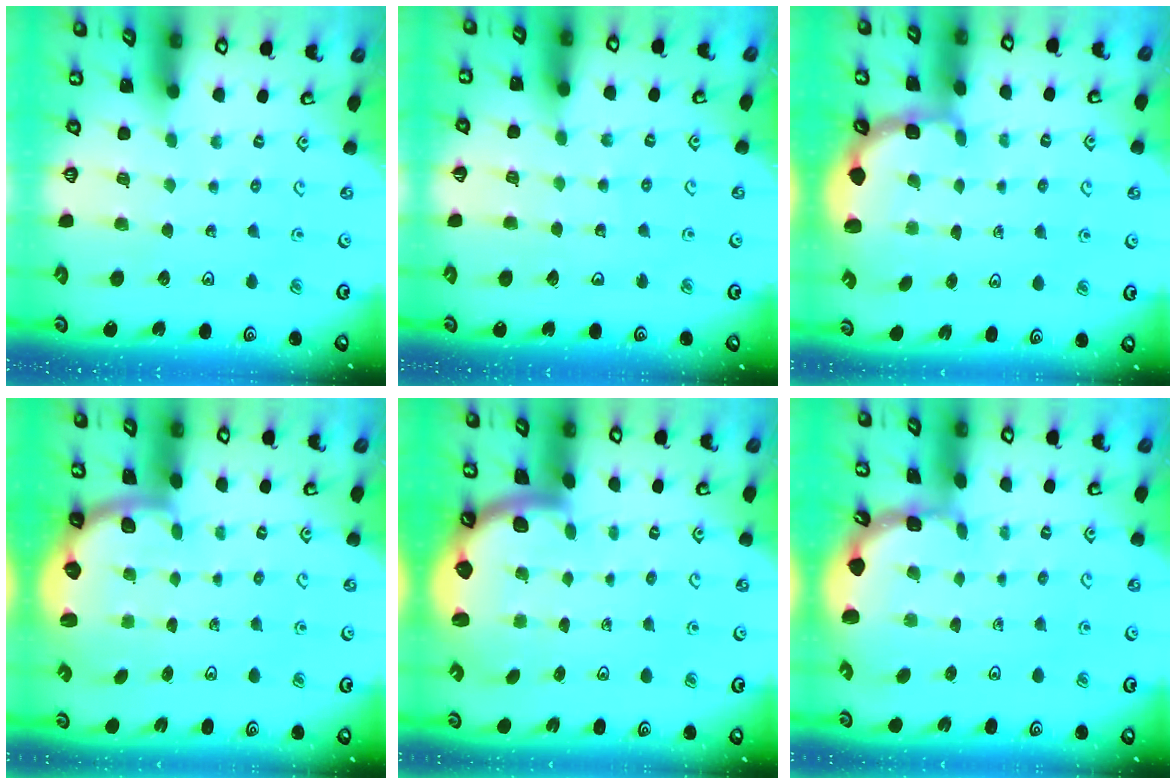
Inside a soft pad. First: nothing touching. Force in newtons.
{"total": 3.4, "press": 3.4, "slide": 0.3}
{"total": 2.8, "press": 2.5, "slide": 1.4}
{"total": 2.1, "press": 1.9, "slide": 0.8}
{"total": 2.4, "press": 2.3, "slide": 0.4}
{"total": 1.5, "press": 1.5, "slide": 0.1}